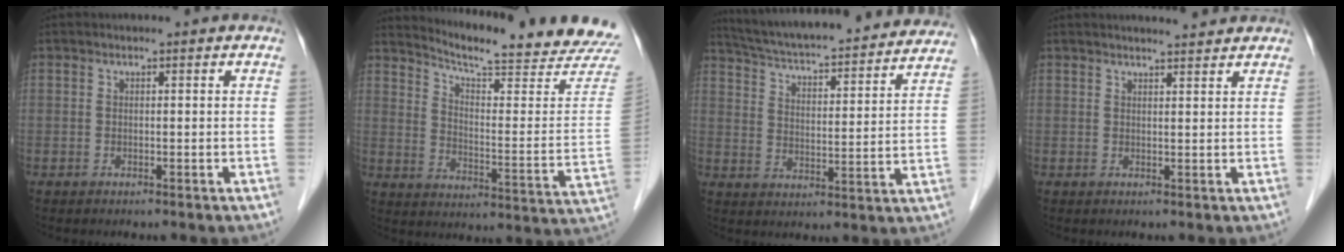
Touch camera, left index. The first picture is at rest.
{"total": 21.7, "force": [20.6, 0.4, 6.6], "torque": [-0.106, -0.104, 0.258]}
{"total": 27.6, "force": [25.0, 3.8, 10.9], "torque": [-0.182, -0.018, 0.333]}
{"total": 4.5, "force": [4.2, 0.2, 1.5], "torque": [-0.023, 0.013, 0.051]}